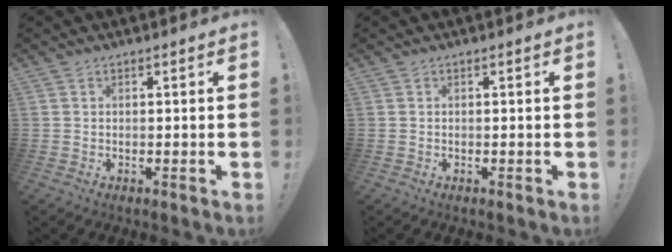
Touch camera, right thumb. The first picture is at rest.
{"total": 0.0}